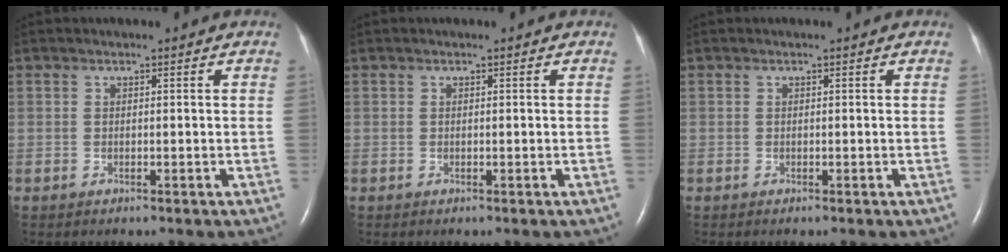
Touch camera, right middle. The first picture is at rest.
{"total": 0.0}
{"total": 0.0}